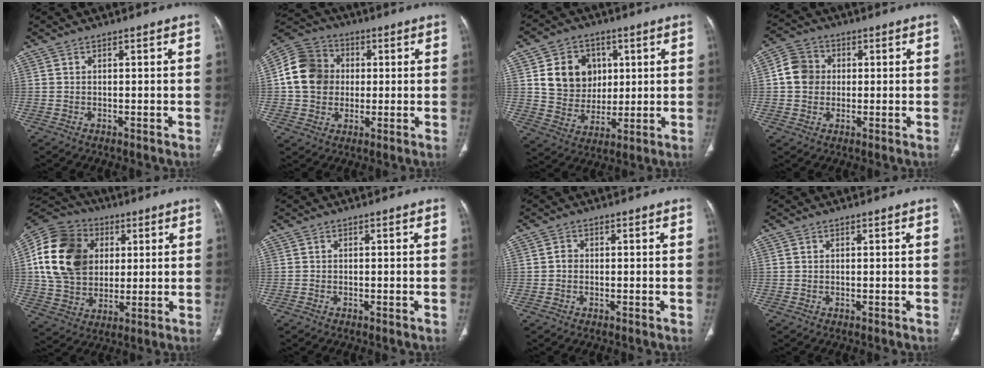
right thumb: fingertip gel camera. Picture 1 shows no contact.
{"total": 12.9, "force": [0.8, 11.3, 6.2], "torque": [-0.100, 0.020, 0.007]}
{"total": 12.8, "force": [3.3, 10.9, 5.8], "torque": [-0.053, -0.008, 0.066]}
{"total": 7.2, "force": [0.5, 6.4, 3.2], "torque": [-0.044, 0.014, 0.000]}
{"total": 21.5, "force": [4.3, 16.4, 13.2], "torque": [-0.245, 0.011, 0.081]}
{"total": 0.0}
{"total": 1.4, "force": [-0.2, 1.2, 0.7], "torque": [-0.005, 0.005, -0.007]}
{"total": 0.0}